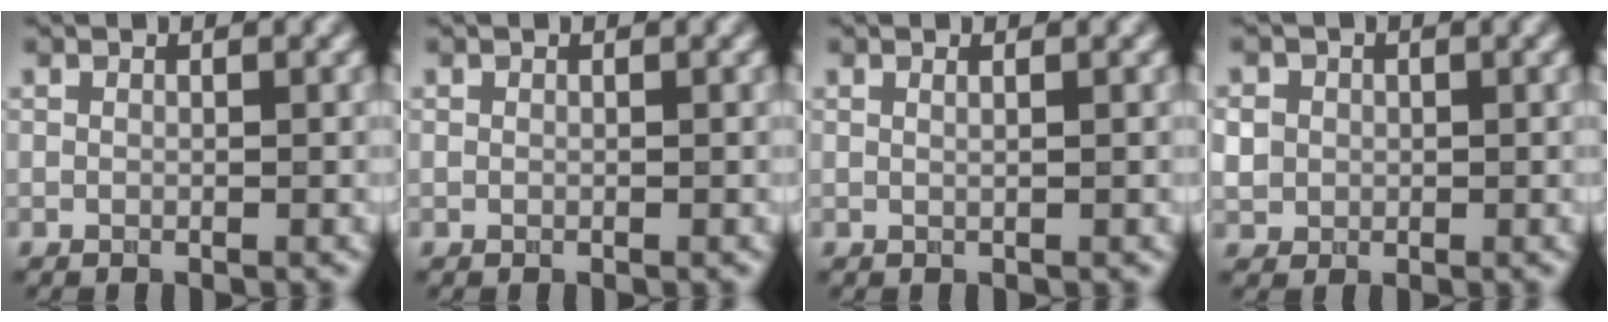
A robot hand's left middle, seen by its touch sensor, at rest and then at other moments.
{"total": 0.0}
{"total": 1.1, "force": [0.4, 0.5, 0.8], "torque": [-0.004, -0.004, -0.004]}
{"total": 2.2, "force": [0.0, 2.1, 0.7], "torque": [-0.019, 0.005, 0.010]}